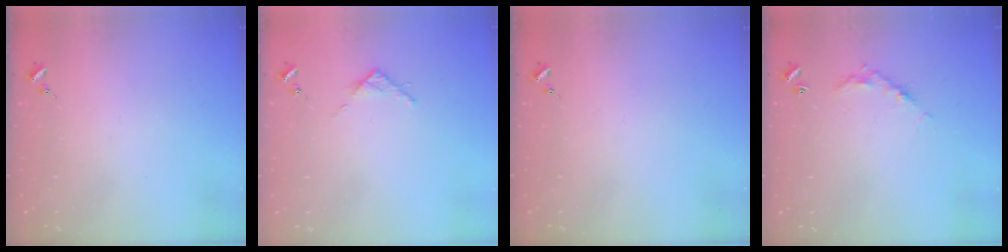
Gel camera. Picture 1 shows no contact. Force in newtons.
{"total": 3.8, "press": 3.8, "slide": 0.5}
{"total": 0.0}
{"total": 5.8, "press": 5.8, "slide": 0.3}